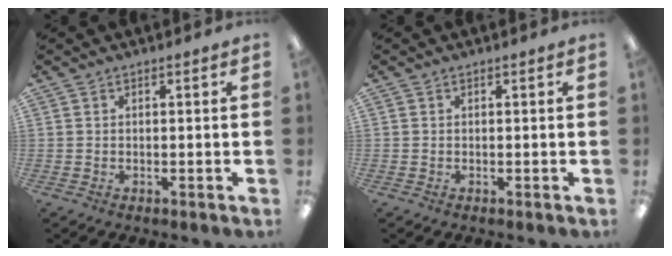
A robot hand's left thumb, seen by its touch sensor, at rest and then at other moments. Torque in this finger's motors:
{"motor_torque": [0.00, 0.00, 0.00, 0.00, 0.00]}